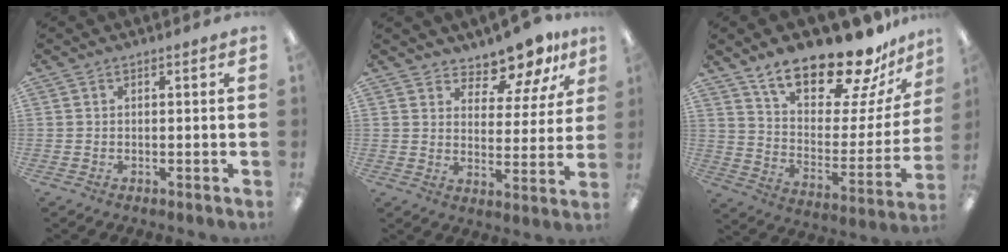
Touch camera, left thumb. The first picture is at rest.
{"total": 10.1, "force": [9.2, 3.1, 2.6], "torque": [-0.032, -0.077, 0.168]}
{"total": 21.5, "force": [17.2, 7.0, 10.8], "torque": [-0.178, -0.116, 0.296]}